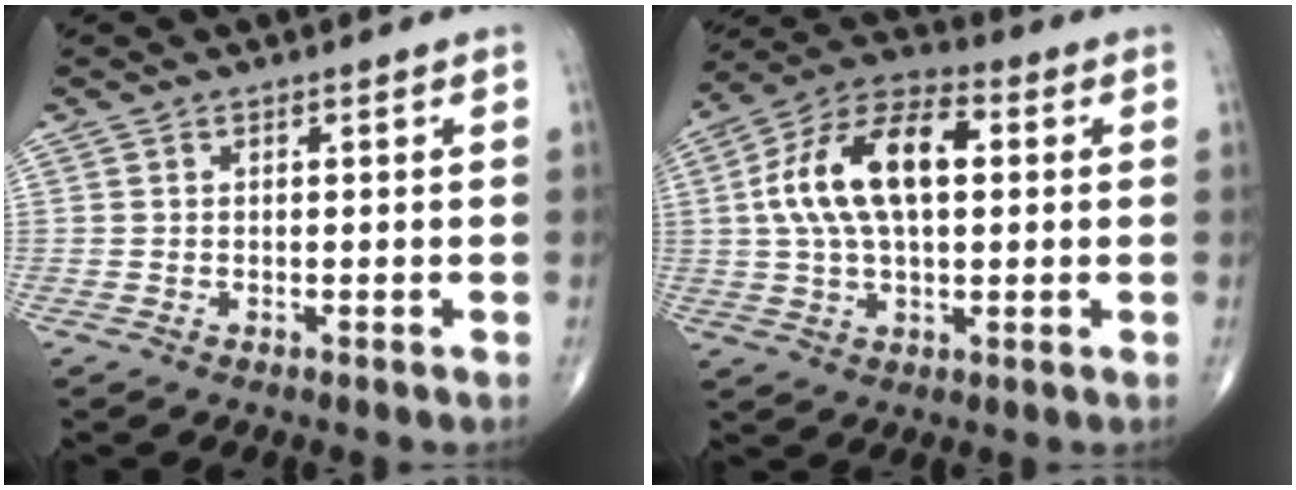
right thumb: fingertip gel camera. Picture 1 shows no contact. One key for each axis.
{"total": 16.6, "fx": 2.5, "fy": 8.7, "fz": 13.9, "tx": -0.254, "ty": 0.029, "tz": 0.039}